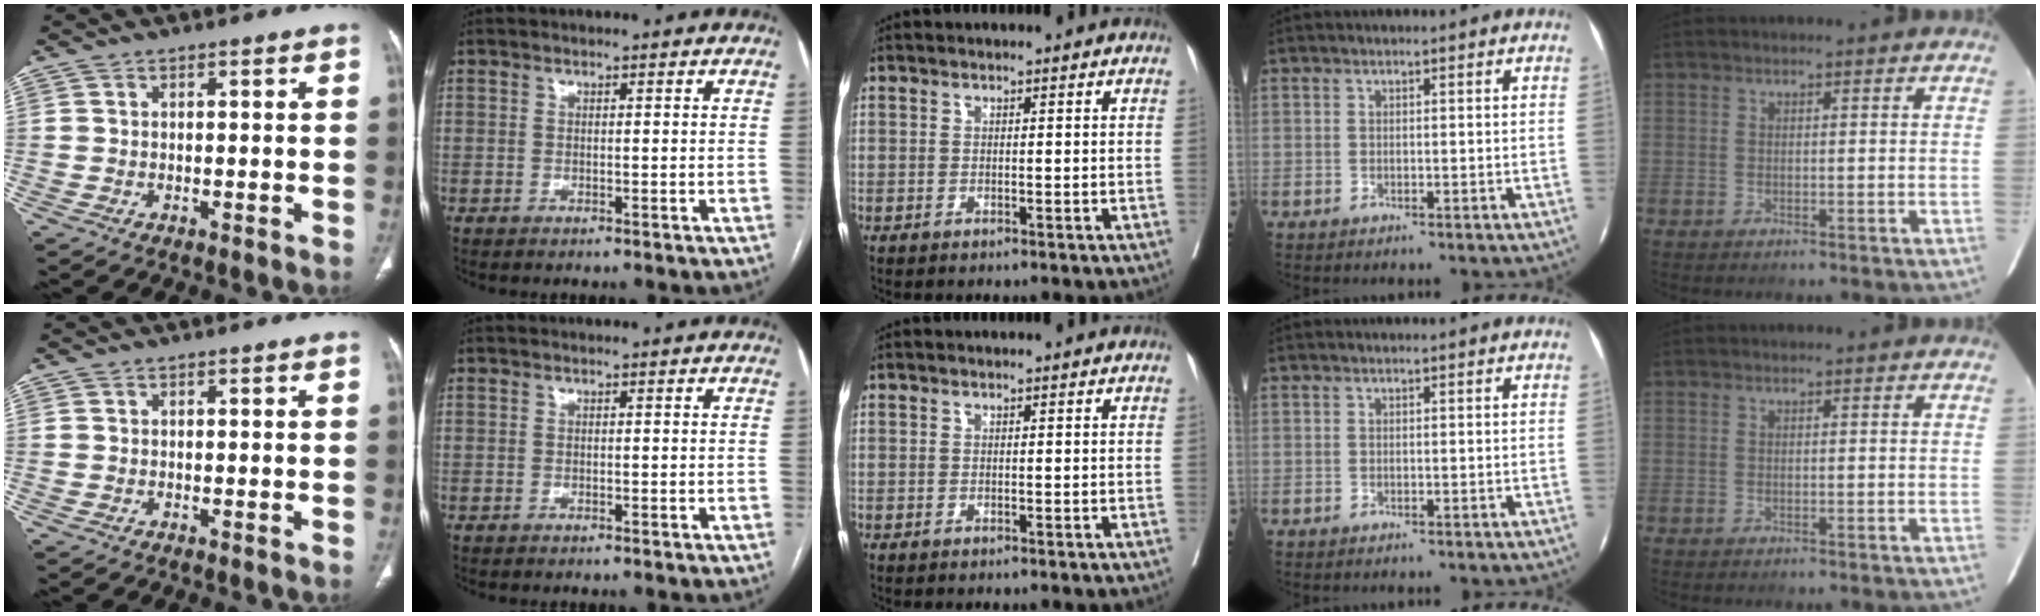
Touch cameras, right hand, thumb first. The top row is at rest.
{}